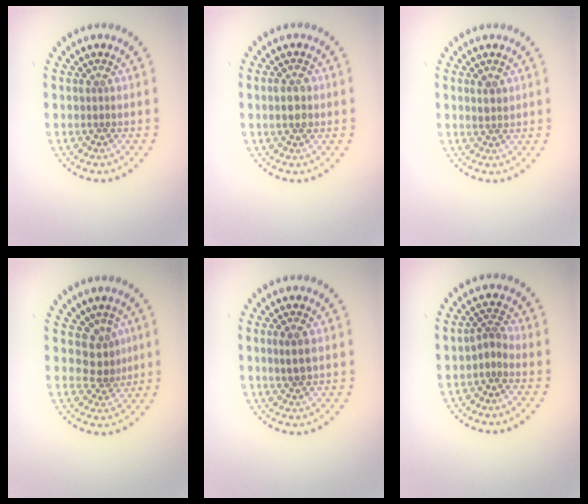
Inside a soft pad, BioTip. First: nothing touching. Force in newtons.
{"total": 2.6, "press": 2.6, "slide": 0.1}
{"total": 1.3, "press": 1.2, "slide": 0.6}
{"total": 2.5, "press": 1.8, "slide": 1.7}
{"total": 1.3, "press": 1.2, "slide": 0.6}
{"total": 1.8, "press": 1.1, "slide": 1.3}